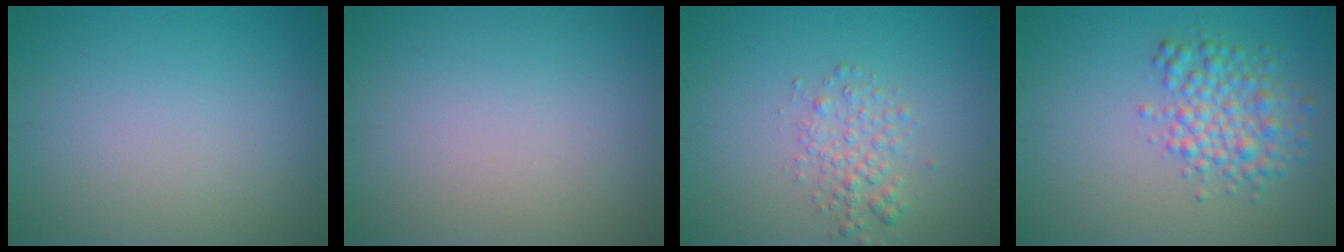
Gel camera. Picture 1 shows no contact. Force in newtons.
{"total": 0.0}
{"total": 2.2, "press": 2.2, "slide": 0.1}
{"total": 4.1, "press": 4.1, "slide": 0.0}